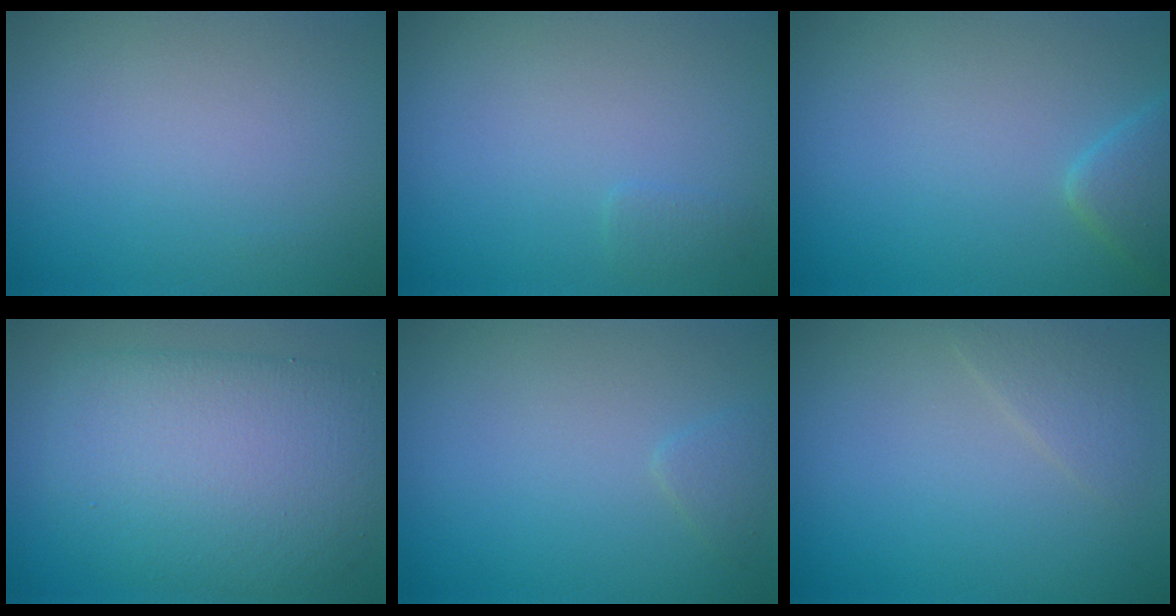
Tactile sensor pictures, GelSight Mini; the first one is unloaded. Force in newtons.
{"total": 0.6, "press": 0.6, "slide": 0.0}
{"total": 2.3, "press": 2.2, "slide": 0.2}
{"total": 8.4, "press": 8.4, "slide": 0.2}
{"total": 0.9, "press": 0.9, "slide": 0.1}
{"total": 1.4, "press": 1.4, "slide": 0.1}